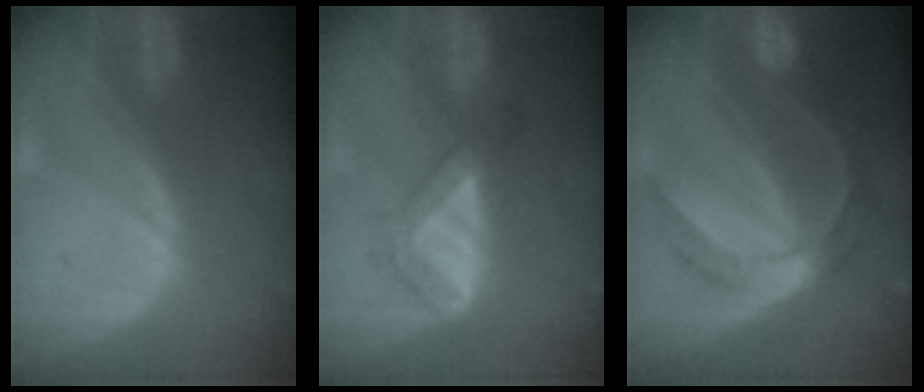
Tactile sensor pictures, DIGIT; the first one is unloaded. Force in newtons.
{"total": 5.3, "press": 4.6, "slide": 2.6}
{"total": 8.5, "press": 8.5, "slide": 0.7}